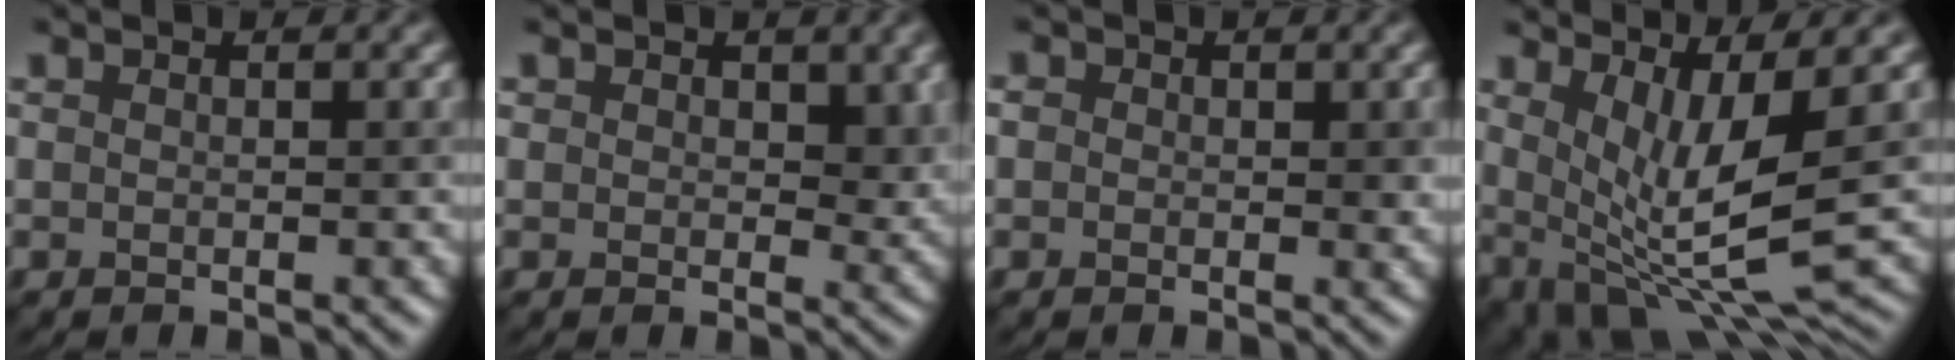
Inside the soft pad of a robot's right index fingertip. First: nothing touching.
{"total": 3.1, "force": [1.0, 2.2, 2.0], "torque": [-0.027, -0.006, 0.015]}
{"total": 1.8, "force": [0.3, 1.5, 1.0], "torque": [-0.006, 0.001, -0.002]}
{"total": 8.2, "force": [1.1, 3.0, 7.6], "torque": [-0.149, -0.024, 0.032]}